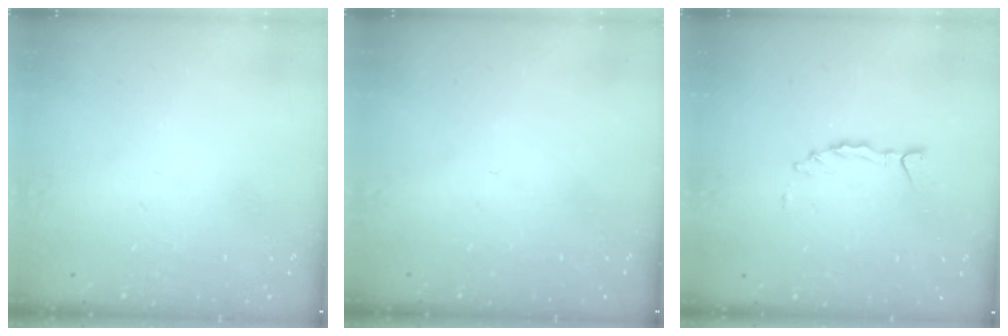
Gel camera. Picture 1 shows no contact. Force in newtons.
{"total": 0.0}
{"total": 0.8, "press": 0.8, "slide": 0.1}